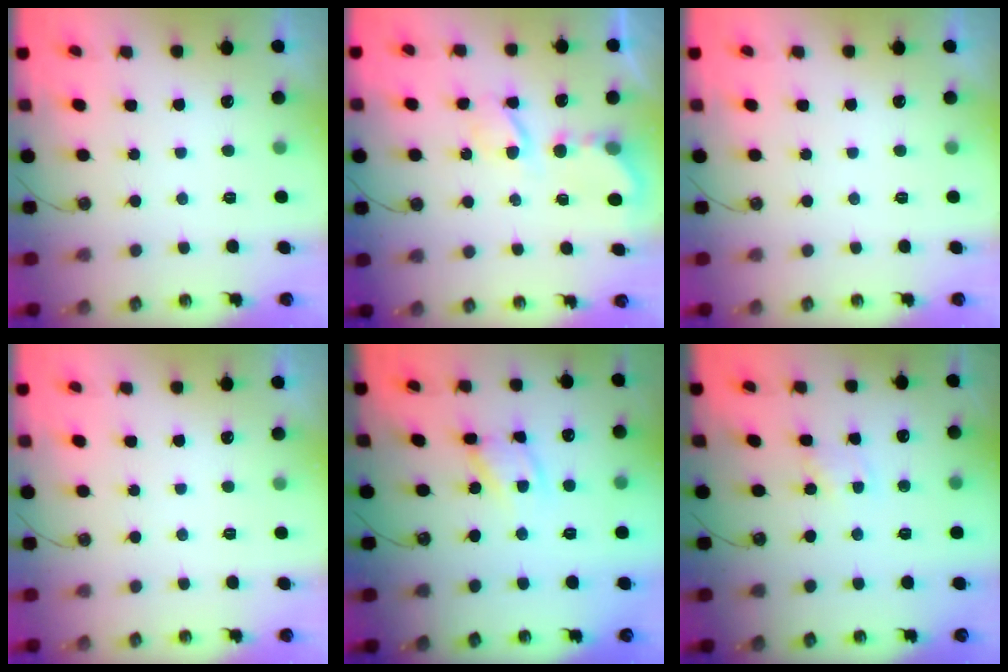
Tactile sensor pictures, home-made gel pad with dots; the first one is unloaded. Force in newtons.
{"total": 6.2, "press": 6.2, "slide": 0.5}
{"total": 0.0}
{"total": 0.0}
{"total": 10.5, "press": 10.5, "slide": 0.8}
{"total": 2.7, "press": 2.7, "slide": 0.2}